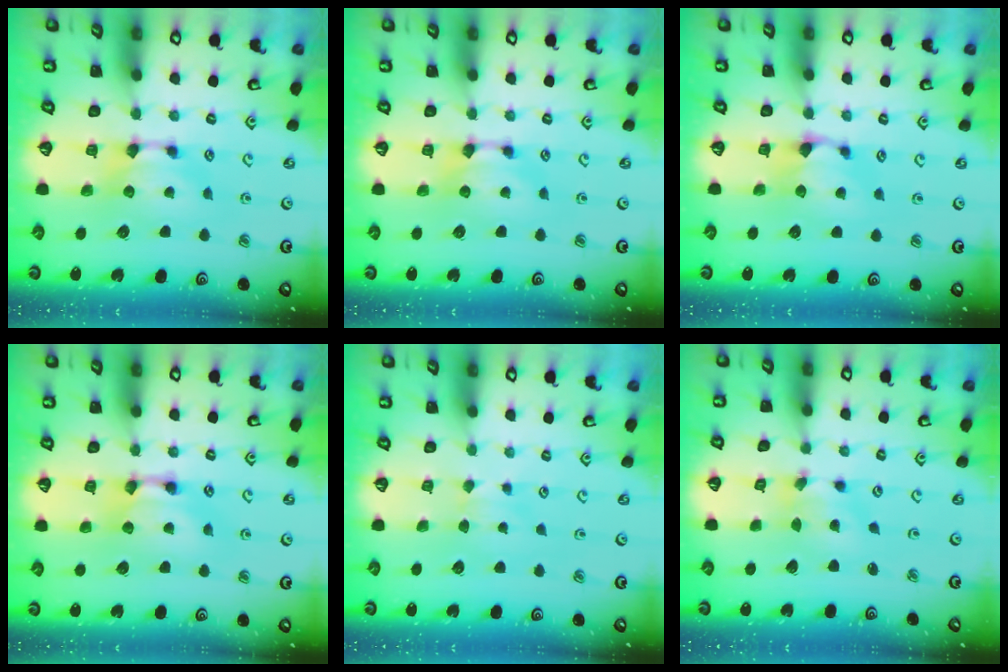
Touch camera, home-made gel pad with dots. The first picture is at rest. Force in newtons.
{"total": 0.0}
{"total": 2.4, "press": 2.3, "slide": 0.6}
{"total": 2.2, "press": 2.2, "slide": 0.1}
{"total": 3.0, "press": 3.0, "slide": 0.5}
{"total": 2.5, "press": 2.1, "slide": 1.5}